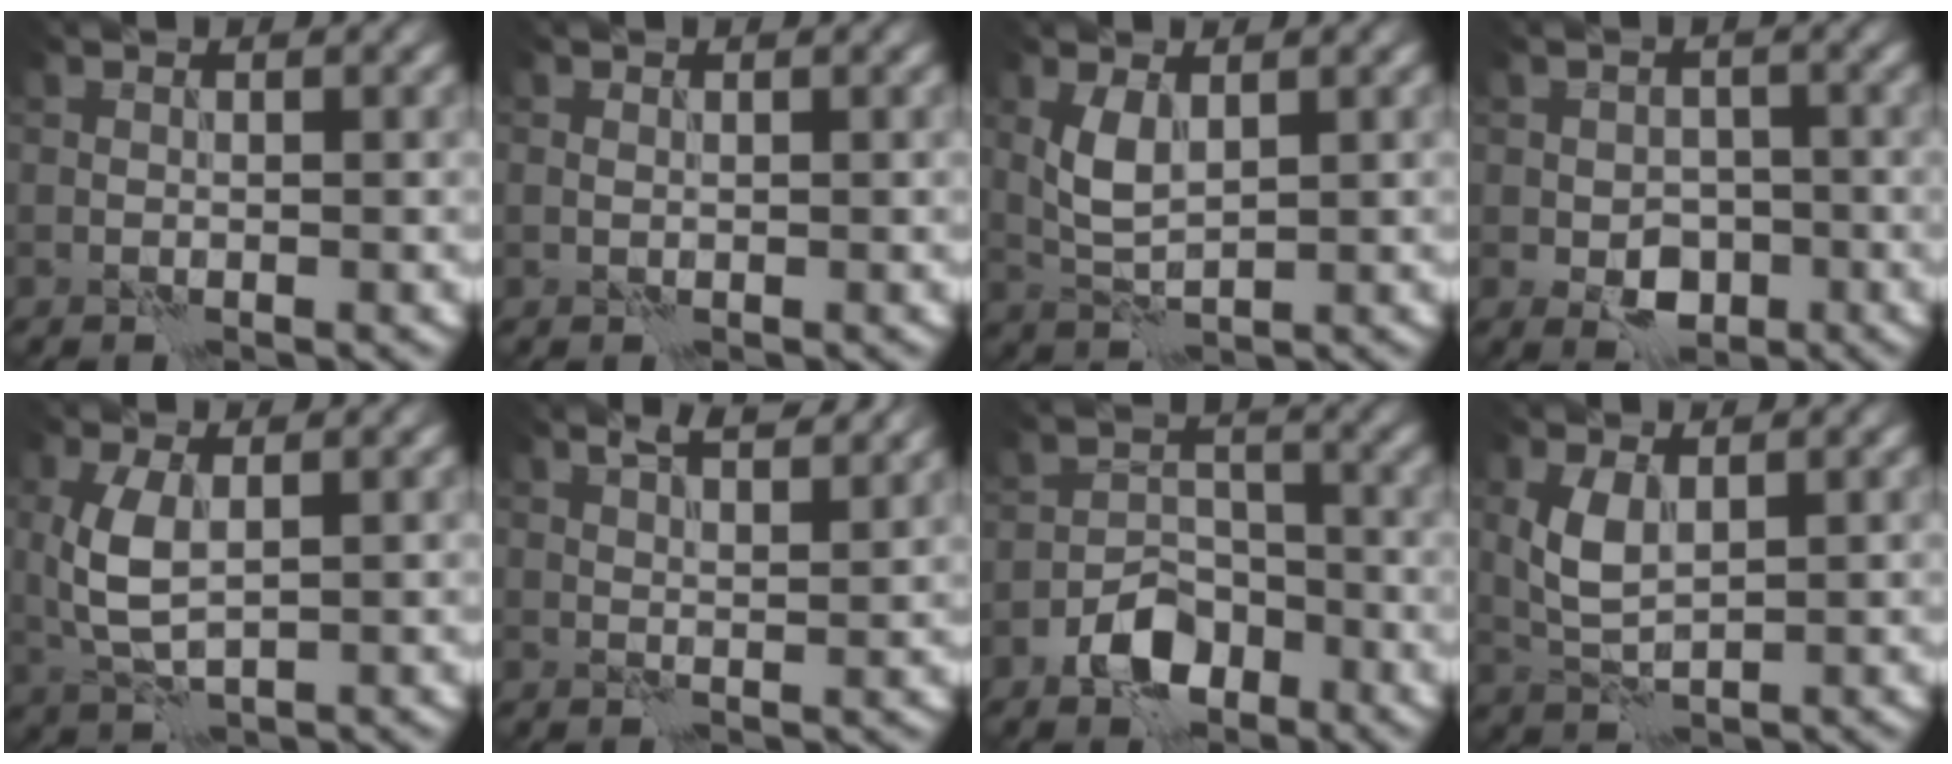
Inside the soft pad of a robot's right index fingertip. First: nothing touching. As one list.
[{"total": 0.6, "force": [0.1, 0.5, 0.3], "torque": [-0.005, 0.002, 0.001]}, {"total": 2.9, "force": [0.9, 1.4, 2.5], "torque": [-0.057, 0.002, 0.020]}, {"total": 3.6, "force": [-1.2, 2.6, 2.1], "torque": [-0.030, -0.005, -0.022]}, {"total": 4.4, "force": [0.5, 2.1, 3.8], "torque": [-0.091, 0.005, 0.013]}, {"total": 4.9, "force": [3.6, 1.3, 3.2], "torque": [-0.041, 0.018, 0.036]}, {"total": 4.7, "force": [-2.9, 2.9, 2.3], "torque": [-0.031, 0.002, -0.057]}, {"total": 3.3, "force": [0.8, 1.7, 2.7], "torque": [-0.065, 0.003, 0.019]}]